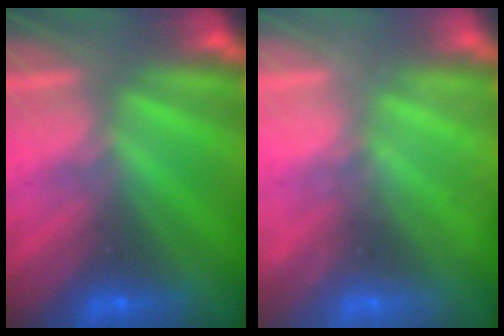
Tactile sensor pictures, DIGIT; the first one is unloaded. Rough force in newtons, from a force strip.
{"total": 2.4}